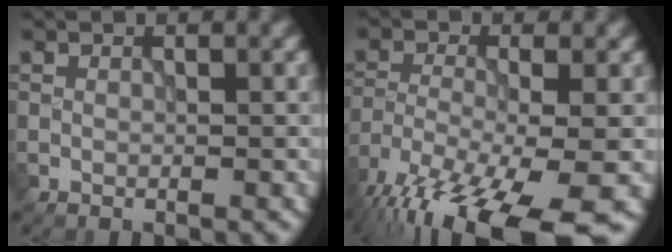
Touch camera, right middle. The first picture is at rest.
{"total": 14.6, "force": [-10.4, 3.6, 9.6], "torque": [-0.188, -0.040, -0.161]}